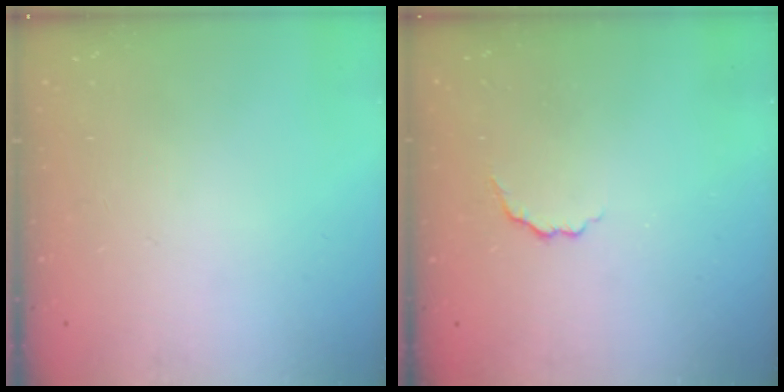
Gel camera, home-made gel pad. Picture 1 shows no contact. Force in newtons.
{"total": 2.7, "press": 2.6, "slide": 0.9}